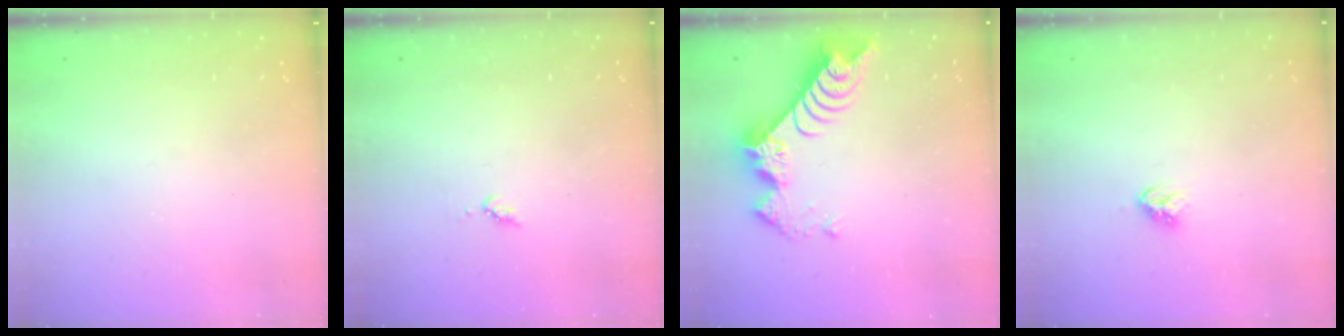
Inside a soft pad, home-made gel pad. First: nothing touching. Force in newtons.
{"total": 4.4, "press": 4.3, "slide": 0.4}
{"total": 9.3, "press": 9.3, "slide": 0.8}
{"total": 3.9, "press": 3.8, "slide": 0.5}